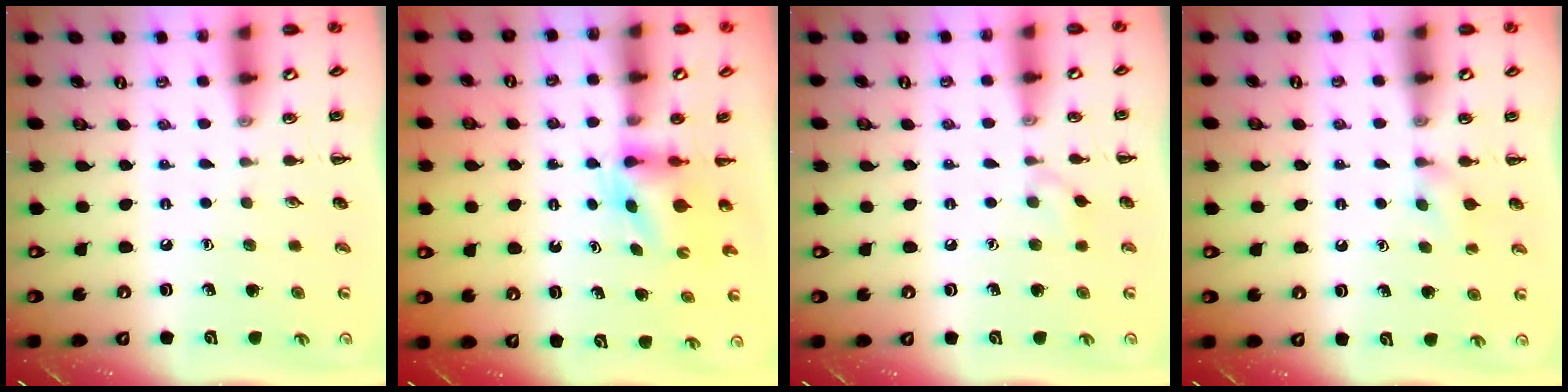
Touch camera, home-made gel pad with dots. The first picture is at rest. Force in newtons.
{"total": 3.8, "press": 3.8, "slide": 0.7}
{"total": 5.0, "press": 4.6, "slide": 1.9}
{"total": 3.9, "press": 3.7, "slide": 1.4}